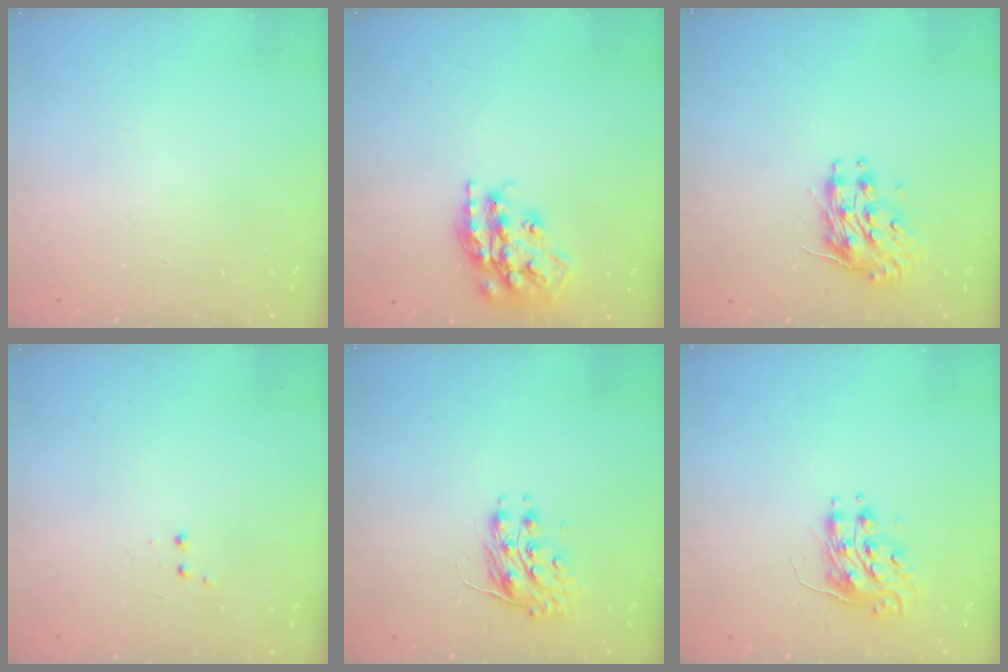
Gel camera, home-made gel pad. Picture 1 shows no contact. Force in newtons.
{"total": 17.3, "press": 17.3, "slide": 1.0}
{"total": 9.2, "press": 9.2, "slide": 0.2}
{"total": 2.0, "press": 1.8, "slide": 0.9}
{"total": 8.0, "press": 8.0, "slide": 0.4}
{"total": 8.2, "press": 8.2, "slide": 0.1}